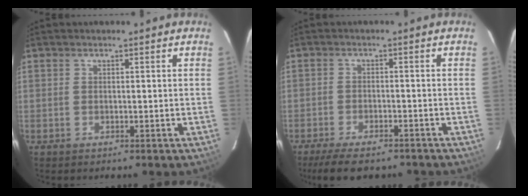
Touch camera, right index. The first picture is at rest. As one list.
[{"total": 9.9, "force": [-8.1, 3.0, 4.9], "torque": [-0.109, -0.023, -0.131]}]